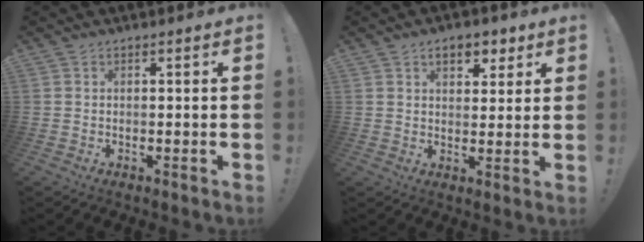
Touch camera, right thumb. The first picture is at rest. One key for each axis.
{"total": 7.1, "fx": 3.8, "fy": 4.1, "fz": 4.3, "tx": -0.056, "ty": -0.008, "tz": 0.066}